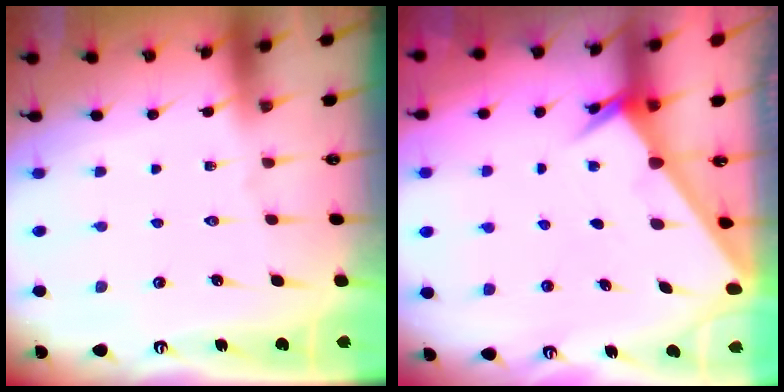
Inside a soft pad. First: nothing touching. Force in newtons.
{"total": 2.0, "press": 2.0, "slide": 0.1}